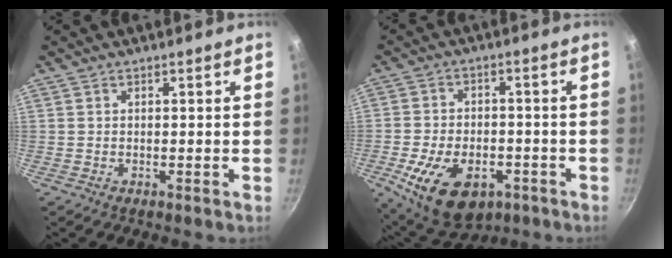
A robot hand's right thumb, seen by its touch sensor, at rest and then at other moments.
{"total": 15.4, "force": [-6.2, 9.5, 10.4], "torque": [-0.165, 0.011, -0.089]}